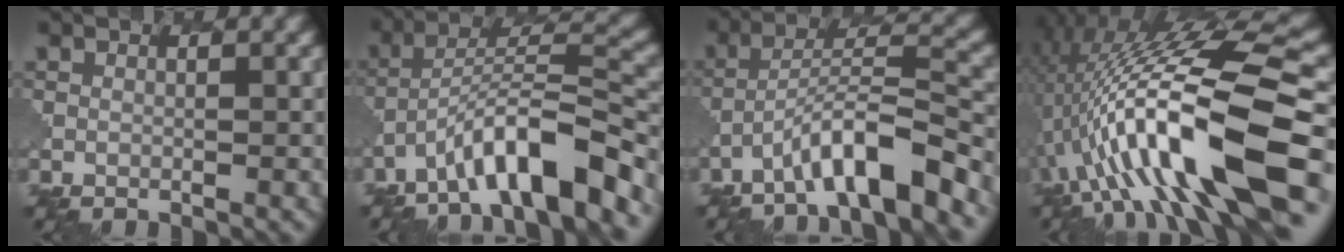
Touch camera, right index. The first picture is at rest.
{"total": 8.8, "force": [-5.9, 2.0, 6.2], "torque": [-0.097, 0.017, -0.103]}
{"total": 6.9, "force": [-4.7, 1.2, 4.9], "torque": [-0.083, 0.015, -0.082]}
{"total": 14.2, "force": [-3.0, 4.0, 13.3], "torque": [-0.223, 0.024, -0.045]}